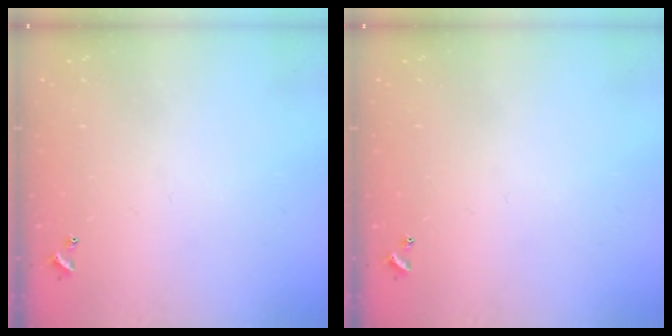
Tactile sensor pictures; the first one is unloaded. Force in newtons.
{"total": 0.0}